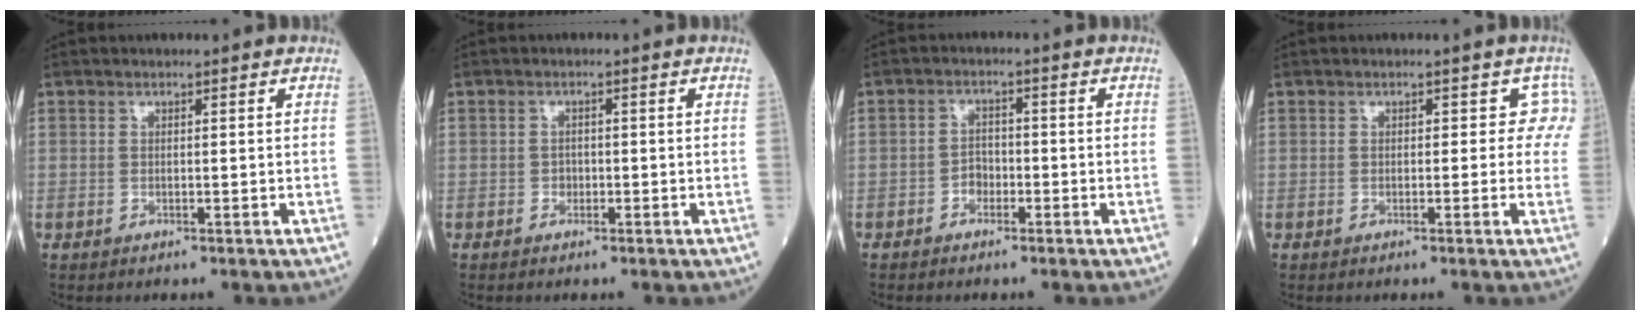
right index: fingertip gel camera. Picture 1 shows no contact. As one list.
[{"total": 1.0, "force": [-0.5, 0.8, 0.4], "torque": [-0.001, 0.005, -0.010]}, {"total": 2.3, "force": [-1.3, 1.6, 1.0], "torque": [-0.012, 0.009, -0.024]}, {"total": 2.6, "force": [0.5, 2.0, 1.6], "torque": [0.012, 0.013, -0.007]}]